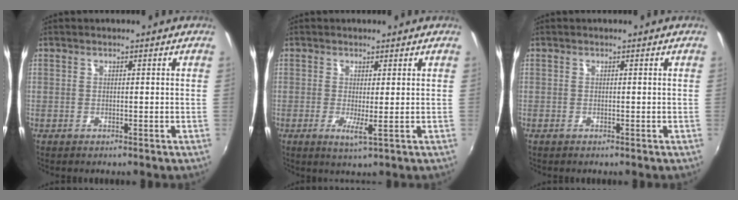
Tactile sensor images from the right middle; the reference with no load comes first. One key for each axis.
{"total": 2.5, "fx": -0.2, "fy": -0.1, "fz": 2.5, "tx": -0.050, "ty": -0.011, "tz": -0.005}
{"total": 0.0}